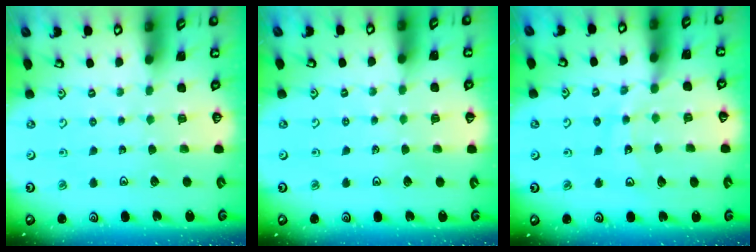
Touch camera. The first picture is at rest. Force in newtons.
{"total": 1.3, "press": 1.3, "slide": 0.2}
{"total": 11.5, "press": 11.4, "slide": 1.3}